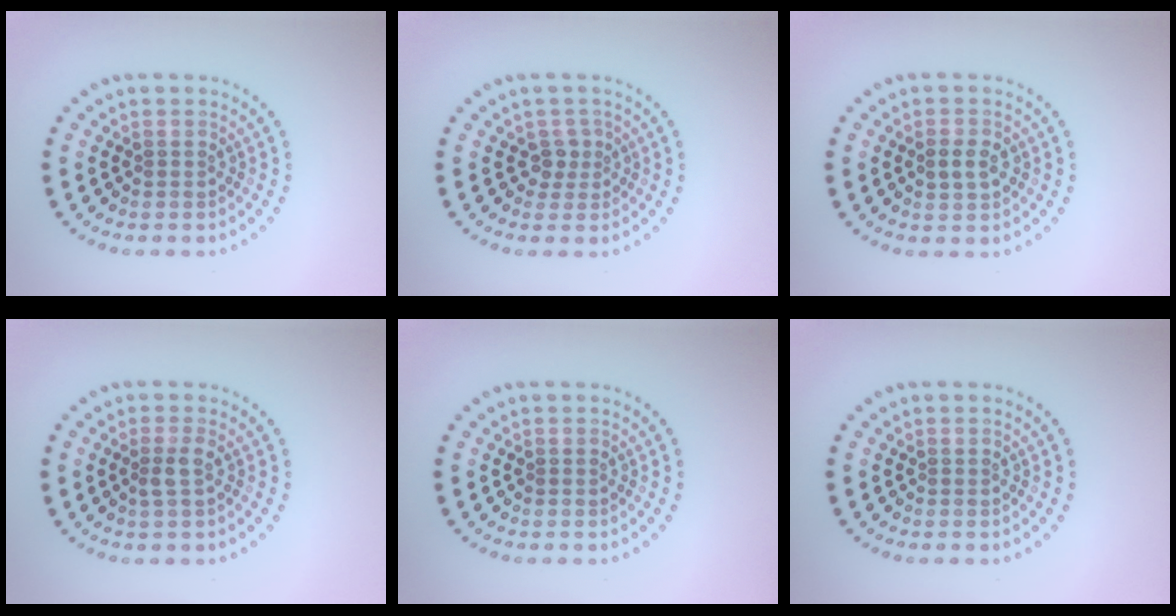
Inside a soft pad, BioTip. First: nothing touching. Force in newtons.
{"total": 1.5, "press": 1.0, "slide": 1.1}
{"total": 2.0, "press": 2.0, "slide": 0.1}
{"total": 1.5, "press": 1.2, "slide": 0.9}
{"total": 0.0}
{"total": 0.0}